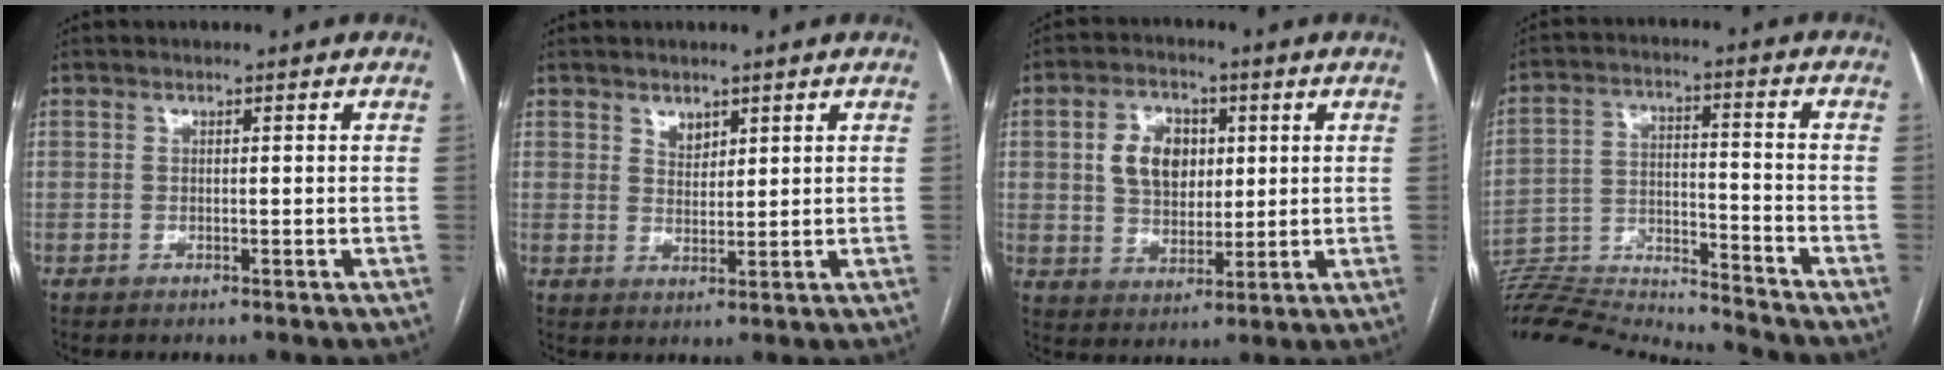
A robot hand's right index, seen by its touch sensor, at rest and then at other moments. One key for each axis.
{"total": 2.5, "fx": 1.7, "fy": 1.4, "fz": 1.0, "tx": -0.019, "ty": -0.002, "tz": 0.035}
{"total": 8.6, "fx": 2.1, "fy": 6.0, "fz": 5.8, "tx": -0.115, "ty": 0.017, "tz": 0.044}
{"total": 18.8, "fx": -18.4, "fy": -1.0, "fz": 4.1, "tx": -0.087, "ty": 0.009, "tz": -0.299}